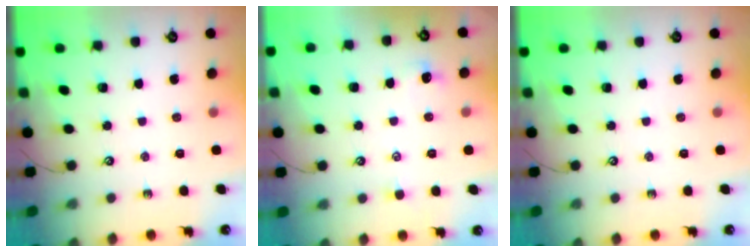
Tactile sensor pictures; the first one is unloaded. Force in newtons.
{"total": 0.0}
{"total": 0.0}